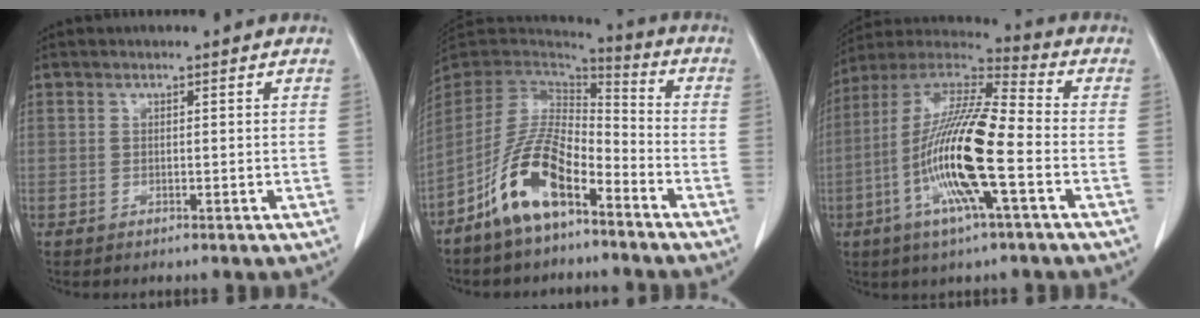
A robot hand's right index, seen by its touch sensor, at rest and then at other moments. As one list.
[{"total": 12.5, "force": [-7.1, 4.2, 9.4], "torque": [-0.198, 0.003, -0.137]}, {"total": 17.2, "force": [-4.4, 1.5, 16.5], "torque": [-0.329, -0.004, -0.086]}]